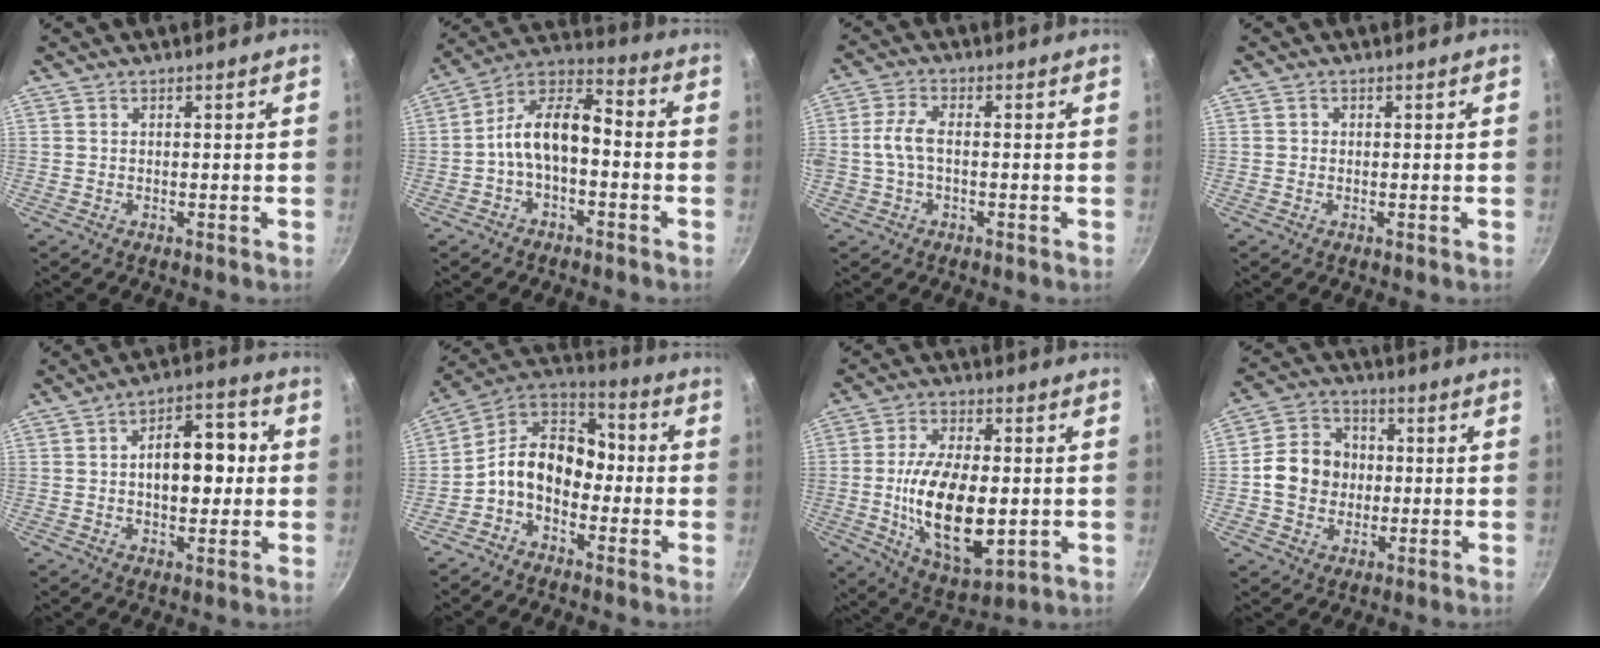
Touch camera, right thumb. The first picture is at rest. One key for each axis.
{"total": 12.2, "fx": -1.5, "fy": 6.6, "fz": 10.1, "tx": -0.168, "ty": 0.047, "tz": -0.040}
{"total": 5.3, "fx": -0.4, "fy": 2.9, "fz": 4.4, "tx": -0.104, "ty": 0.014, "tz": -0.011}
{"total": 0.6, "fx": -0.1, "fy": 0.6, "fz": 0.2, "tx": 0.000, "ty": 0.002, "tz": -0.002}
{"total": 12.0, "fx": 0.7, "fy": 6.7, "fz": 10.0, "tx": -0.119, "ty": 0.025, "tz": 0.005}
{"total": 12.5, "fx": -2.8, "fy": 8.8, "fz": 8.3, "tx": -0.118, "ty": 0.068, "tz": -0.067}
{"total": 18.5, "fx": -2.1, "fy": 9.0, "fz": 16.0, "tx": -0.270, "ty": -0.009, "tz": -0.024}
{"total": 11.4, "fx": -0.5, "fy": 9.7, "fz": 5.9, "tx": -0.080, "ty": 0.023, "tz": -0.016}